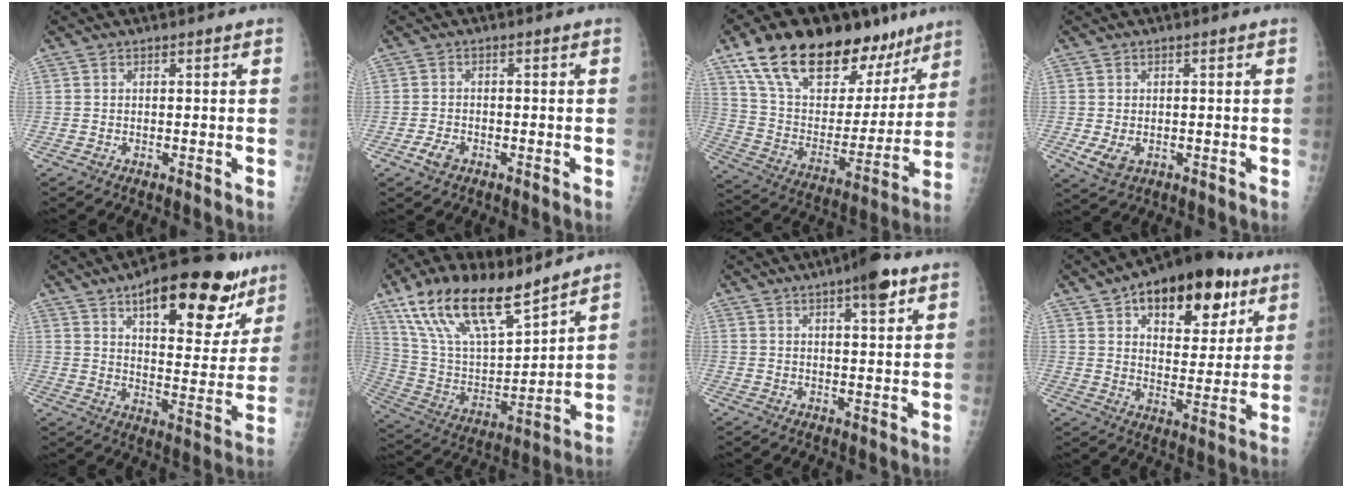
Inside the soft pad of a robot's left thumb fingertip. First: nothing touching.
{"total": 2.6, "force": [-1.4, 1.6, 1.5], "torque": [-0.030, 0.005, -0.024]}
{"total": 29.0, "force": [19.0, 13.9, 16.9], "torque": [-0.239, -0.033, 0.316]}
{"total": 3.4, "force": [-0.7, 2.3, 2.4], "torque": [-0.049, -0.008, -0.004]}
{"total": 22.9, "force": [13.9, 9.0, 15.8], "torque": [-0.173, -0.046, 0.204]}
{"total": 21.0, "force": [14.7, 7.3, 13.1], "torque": [-0.217, -0.055, 0.282]}
{"total": 7.0, "force": [4.0, 1.7, 5.5], "torque": [-0.075, -0.013, 0.057]}
{"total": 20.6, "force": [10.8, 10.9, 13.8], "torque": [-0.154, -0.026, 0.162]}